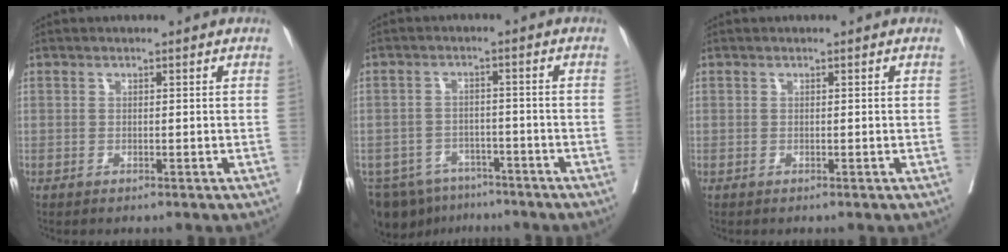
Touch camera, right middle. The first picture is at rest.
{"total": 10.9, "force": [-8.5, 6.2, 3.0], "torque": [-0.067, 0.000, -0.117]}
{"total": 0.0}